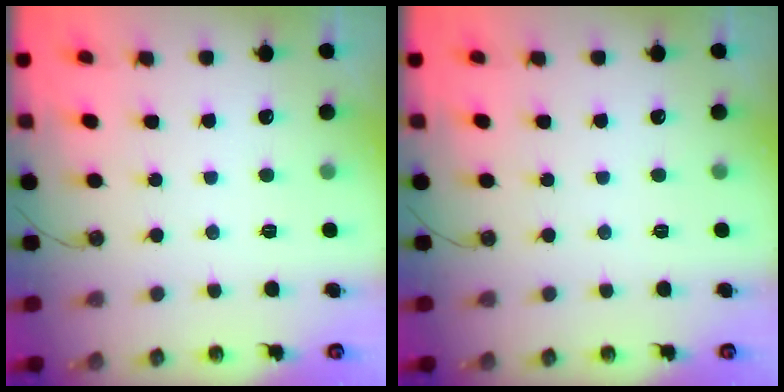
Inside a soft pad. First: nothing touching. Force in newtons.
{"total": 0.0}